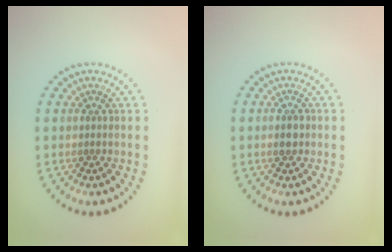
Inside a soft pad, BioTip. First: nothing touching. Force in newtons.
{"total": 1.2, "press": 1.1, "slide": 0.1}